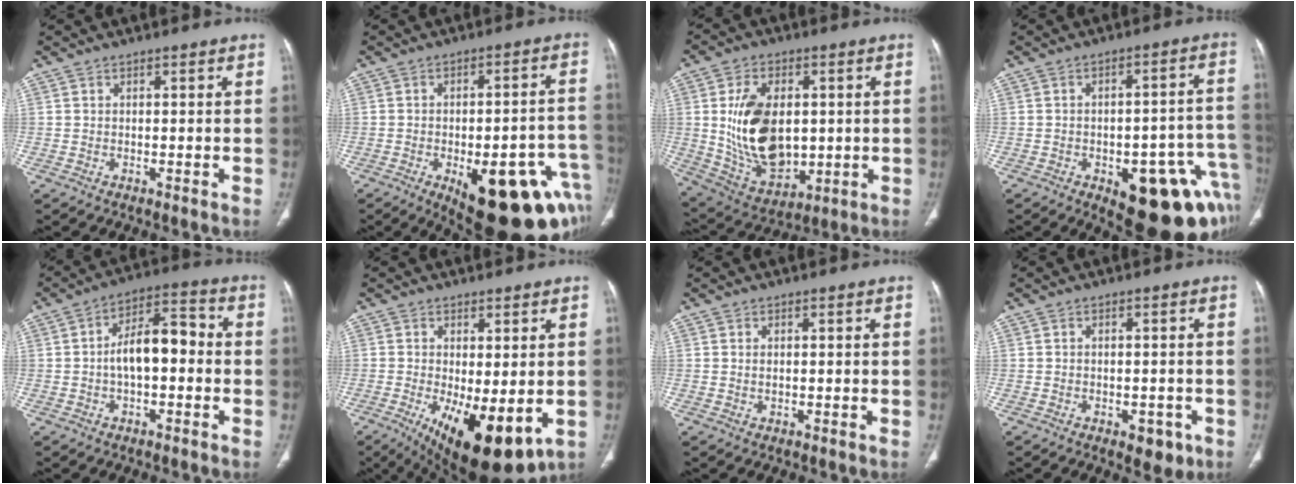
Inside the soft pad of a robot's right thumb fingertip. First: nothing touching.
{"total": 24.8, "force": [-10.4, 9.5, 20.4], "torque": [-0.168, 0.042, -0.120]}
{"total": 17.6, "force": [1.1, 11.2, 13.6], "torque": [-0.211, -0.013, 0.041]}
{"total": 20.4, "force": [-8.4, 8.6, 16.6], "torque": [-0.131, 0.048, -0.090]}
{"total": 10.3, "force": [-0.8, 5.3, 8.8], "torque": [-0.135, 0.040, -0.020]}
{"total": 14.3, "force": [-4.0, 5.8, 12.5], "torque": [-0.189, -0.025, -0.042]}
{"total": 0.9, "force": [0.2, 0.5, 0.7], "torque": [-0.013, 0.000, 0.008]}
{"total": 4.5, "force": [-2.1, 2.6, 3.0], "torque": [-0.019, 0.007, -0.020]}